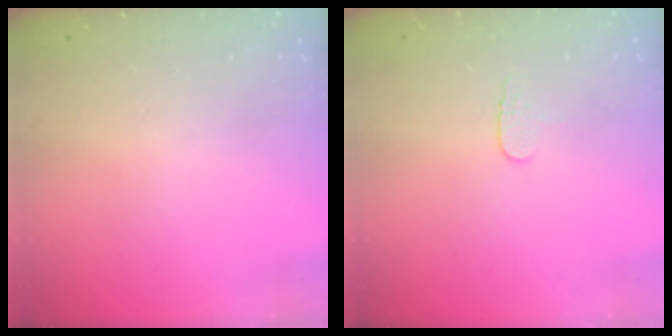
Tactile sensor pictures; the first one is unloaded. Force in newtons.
{"total": 3.8, "press": 3.8, "slide": 0.4}